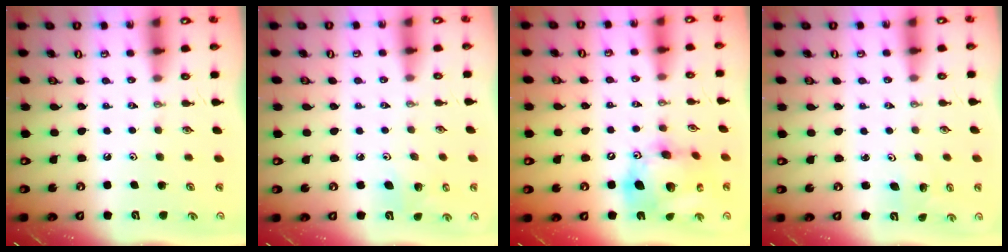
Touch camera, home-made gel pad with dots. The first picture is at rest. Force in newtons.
{"total": 5.0, "press": 4.5, "slide": 2.2}
{"total": 19.8, "press": 19.6, "slide": 3.1}
{"total": 1.5, "press": 1.5, "slide": 0.1}